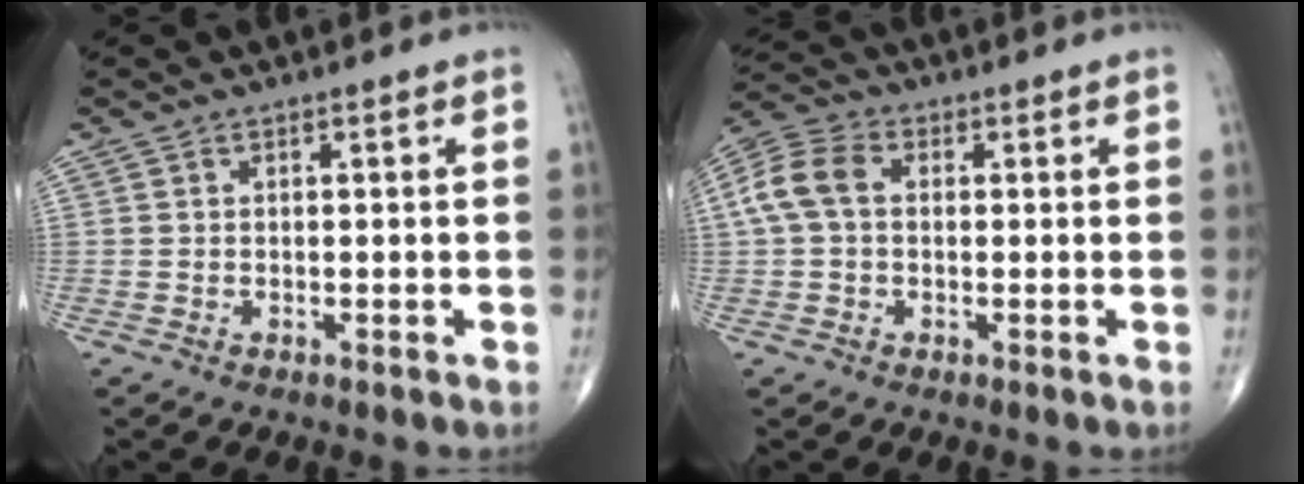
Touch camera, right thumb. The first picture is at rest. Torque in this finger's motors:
{"motor_torque": [-0.42, 0.54, 0.33, -0.24, 0.05]}